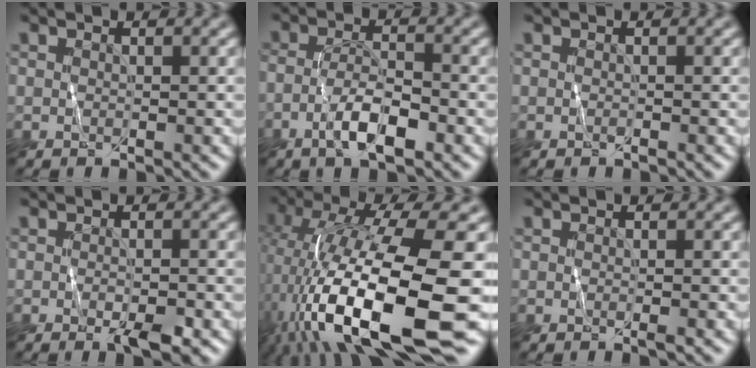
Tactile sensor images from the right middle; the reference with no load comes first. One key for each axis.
{"total": 4.2, "fx": -2.1, "fy": 1.2, "fz": 3.5, "tx": -0.067, "ty": 0.003, "tz": -0.043}
{"total": 0.0}
{"total": 2.3, "fx": -0.9, "fy": 0.6, "fz": 2.0, "tx": -0.032, "ty": -0.002, "tz": -0.014}
{"total": 15.5, "fx": -4.2, "fy": 4.2, "fz": 14.3, "tx": -0.257, "ty": -0.005, "tz": -0.063}
{"total": 0.6, "fx": 0.0, "fy": 0.1, "fz": 0.6, "tx": -0.009, "ty": 0.000, "tz": -0.001}